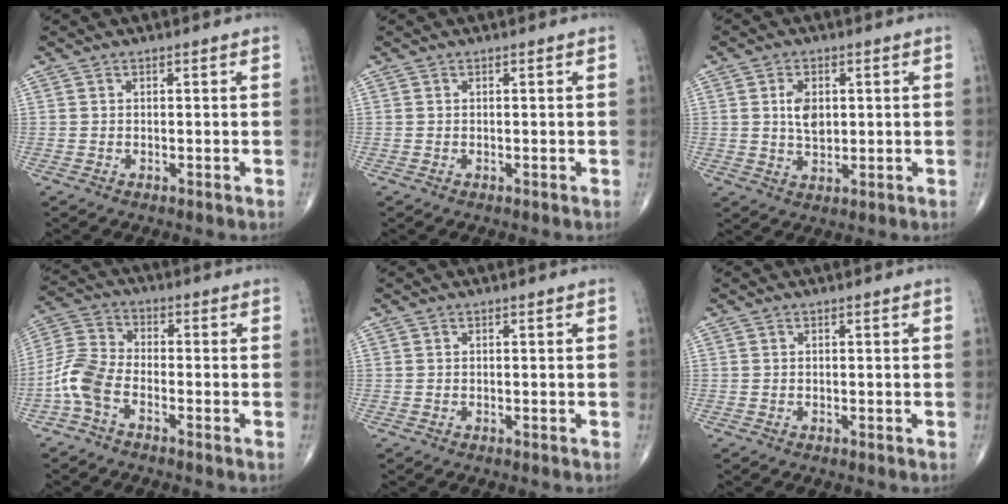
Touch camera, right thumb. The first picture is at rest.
{"total": 0.0}
{"total": 5.3, "force": [1.0, 3.3, 4.0], "torque": [-0.062, -0.008, 0.020]}
{"total": 7.6, "force": [-3.4, 3.9, 5.6], "torque": [-0.129, 0.025, -0.081]}
{"total": 0.0}
{"total": 0.0}